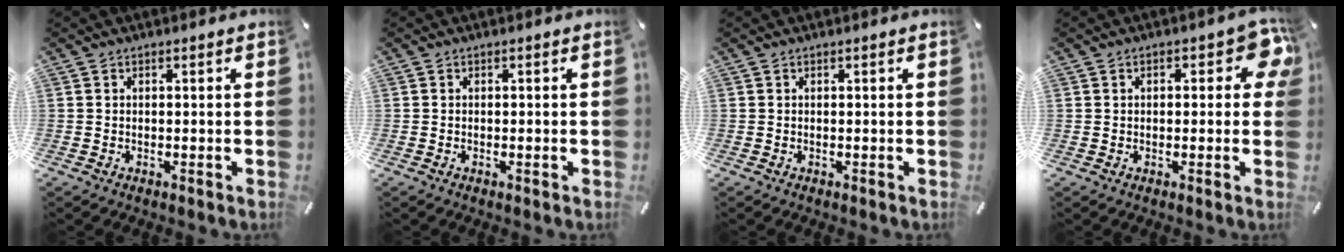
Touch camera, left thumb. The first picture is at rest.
{"total": 0.7, "force": [-0.3, 0.2, 0.6], "torque": [-0.012, -0.004, -0.003]}
{"total": 0.0}
{"total": 6.5, "force": [1.6, 3.7, 5.1], "torque": [-0.058, 0.002, 0.022]}